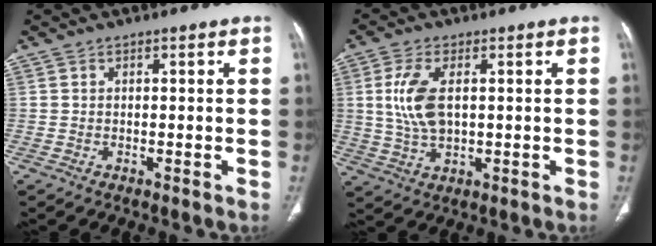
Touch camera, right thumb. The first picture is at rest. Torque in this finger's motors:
{"motor_torque": [-0.66, 0.98, 0.66, 0.65, 0.06]}